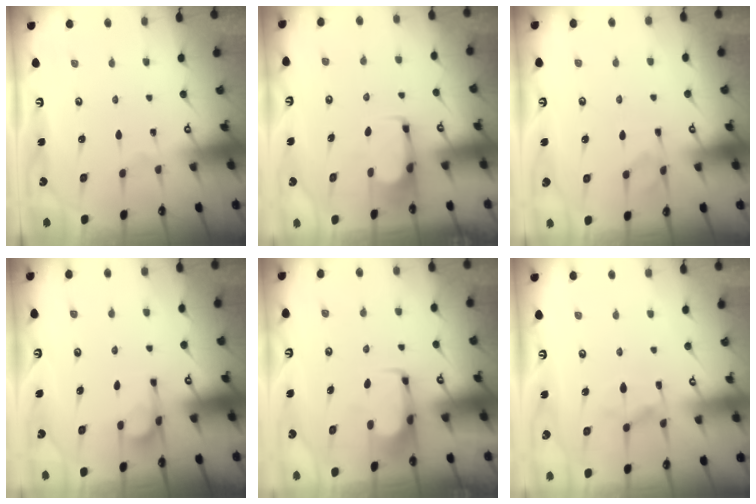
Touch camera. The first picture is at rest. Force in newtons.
{"total": 2.8, "press": 2.8, "slide": 0.5}
{"total": 2.0, "press": 1.6, "slide": 1.2}
{"total": 4.0, "press": 3.9, "slide": 0.5}
{"total": 2.0, "press": 1.9, "slide": 0.4}
{"total": 1.4, "press": 0.3, "slide": 1.3}